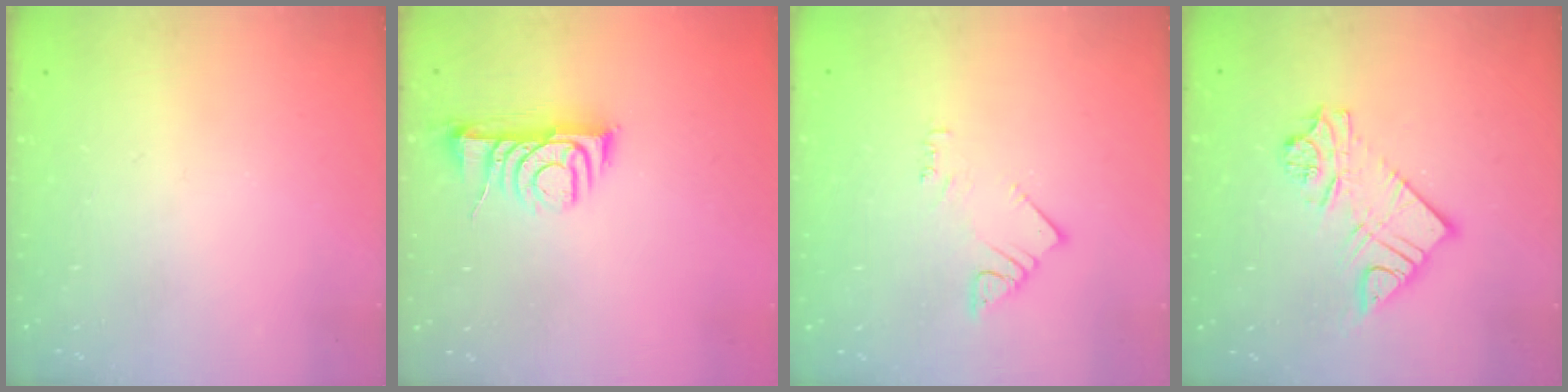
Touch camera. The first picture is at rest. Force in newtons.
{"total": 8.3, "press": 8.2, "slide": 0.9}
{"total": 3.3, "press": 3.2, "slide": 0.6}
{"total": 13.3, "press": 13.3, "slide": 1.4}